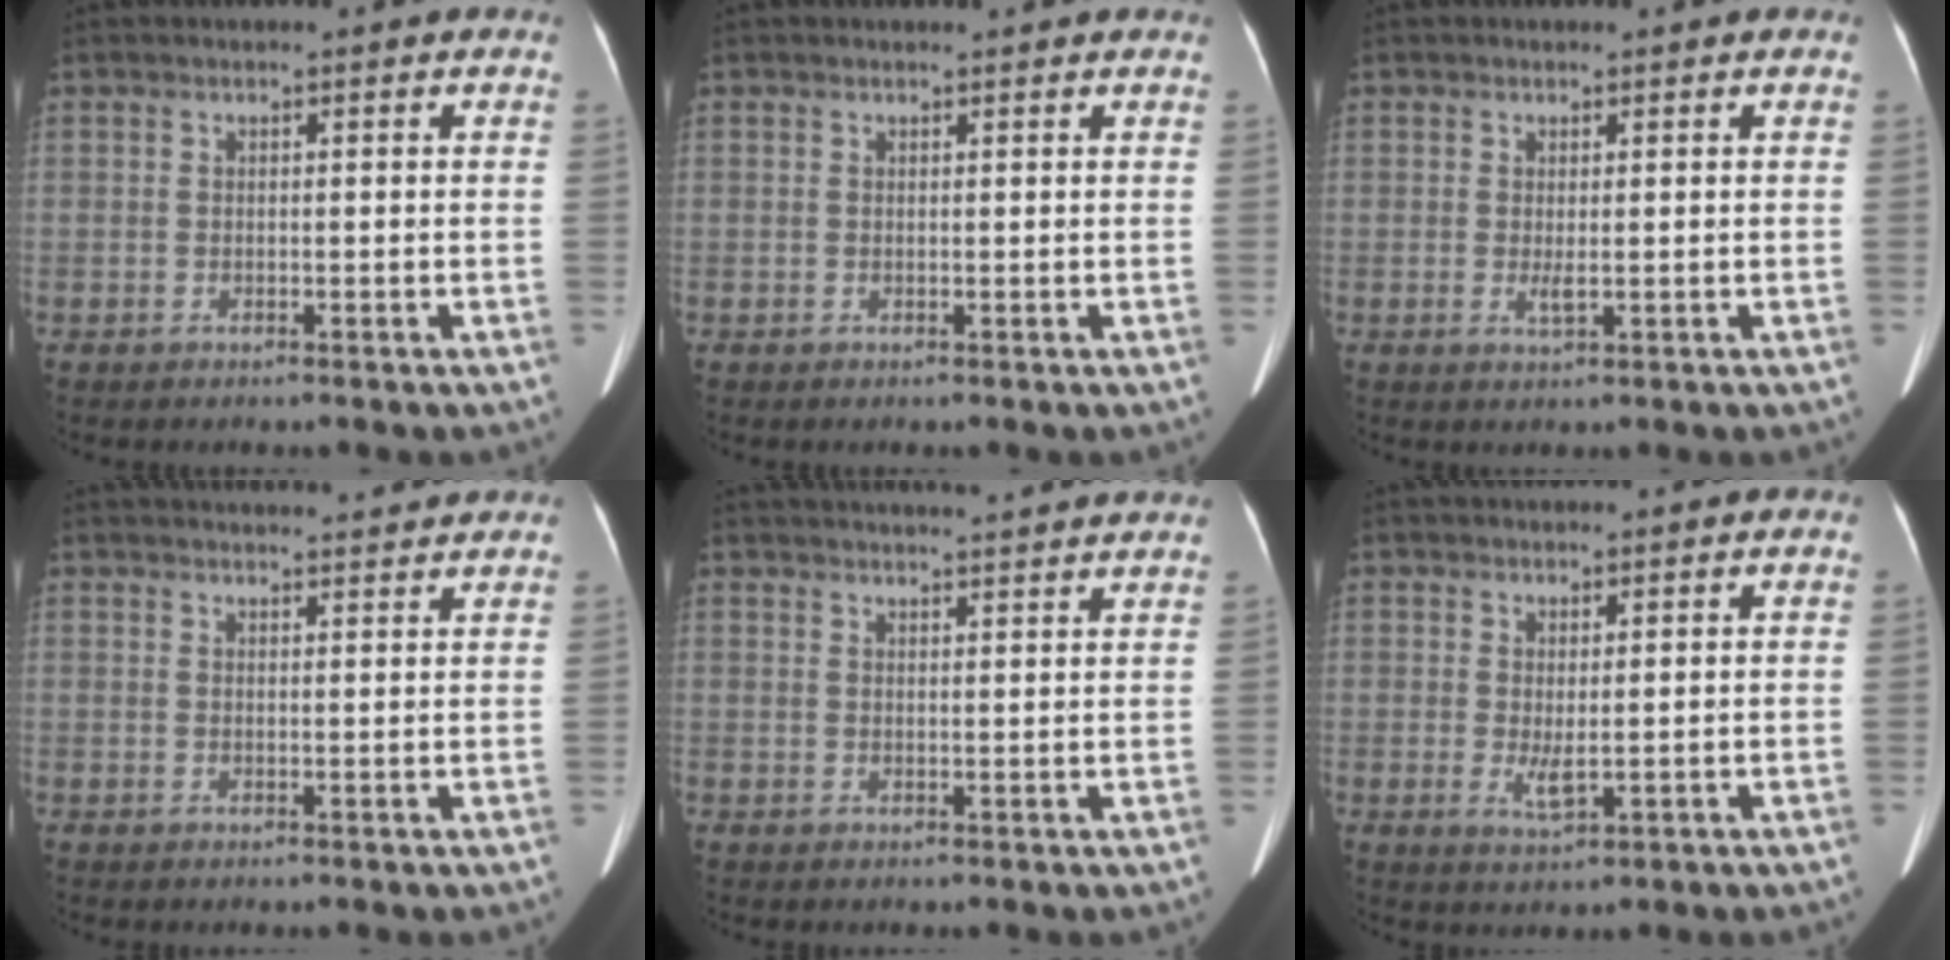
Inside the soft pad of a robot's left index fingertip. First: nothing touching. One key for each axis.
{"total": 2.1, "fx": 2.0, "fy": 0.2, "fz": 0.5, "tx": -0.010, "ty": 0.010, "tz": 0.023}
{"total": 1.4, "fx": 0.2, "fy": 0.3, "fz": 1.4, "tx": -0.028, "ty": -0.003, "tz": 0.006}
{"total": 9.2, "fx": 8.9, "fy": 0.5, "fz": 2.4, "tx": -0.032, "ty": 0.016, "tz": 0.109}
{"total": 12.0, "fx": 11.3, "fy": 0.1, "fz": 4.1, "tx": -0.062, "ty": 0.019, "tz": 0.138}
{"total": 2.5, "fx": 0.4, "fy": 0.7, "fz": 2.4, "tx": -0.046, "ty": -0.007, "tz": 0.014}